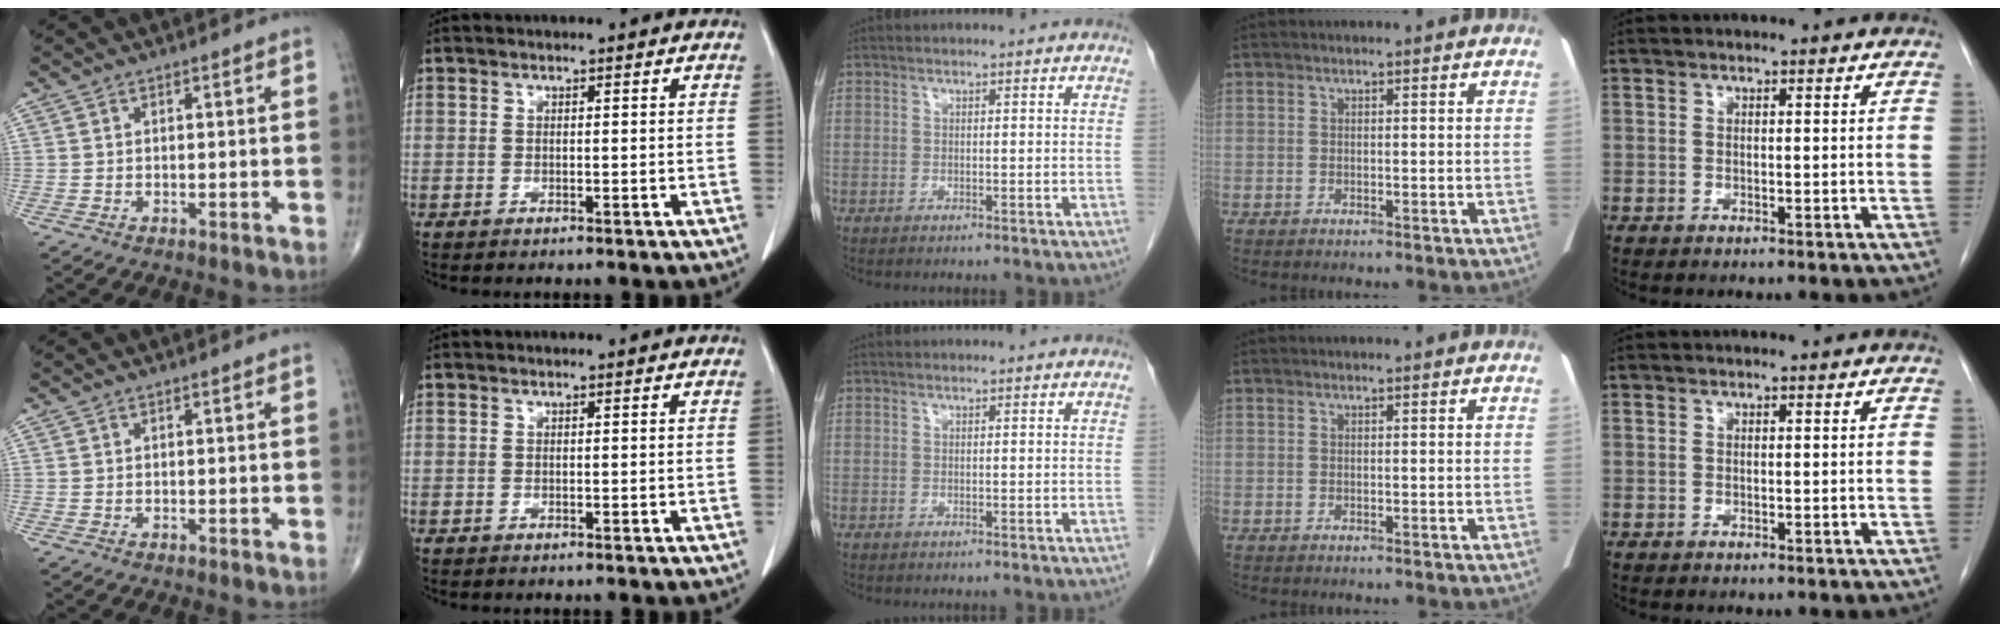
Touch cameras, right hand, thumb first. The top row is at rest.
{}